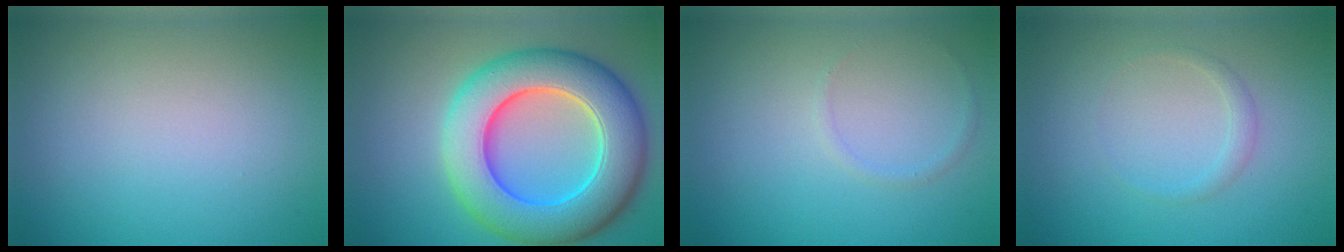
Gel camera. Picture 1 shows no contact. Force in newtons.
{"total": 11.0, "press": 11.0, "slide": 0.5}
{"total": 0.6, "press": 0.6, "slide": 0.0}
{"total": 1.0, "press": 1.0, "slide": 0.1}